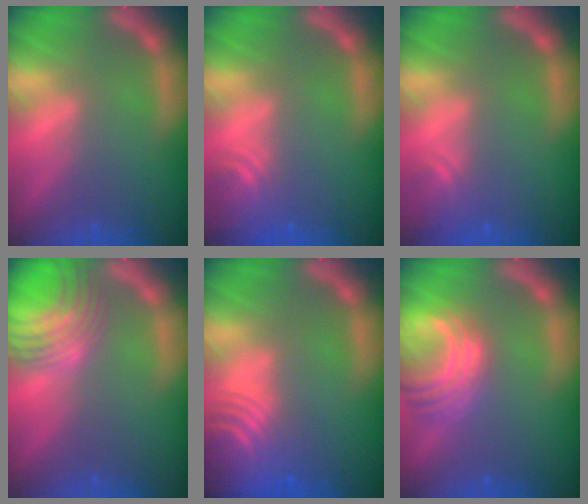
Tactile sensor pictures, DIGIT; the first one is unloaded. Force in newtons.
{"total": 3.5}
{"total": 1.9}
{"total": 8.5}
{"total": 10.1}
{"total": 6.5}